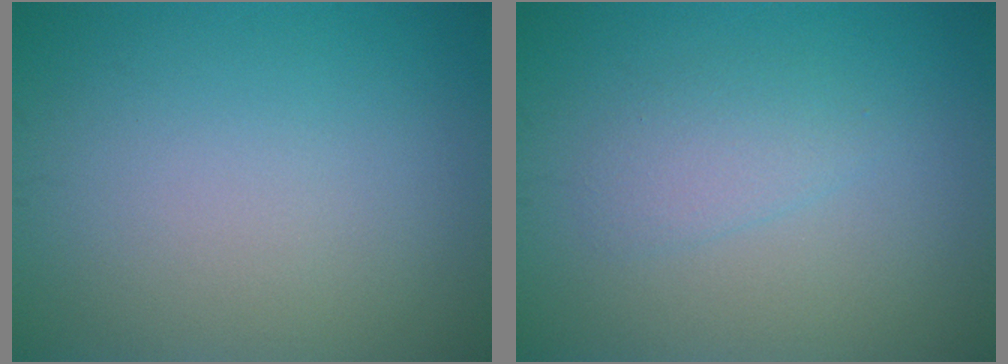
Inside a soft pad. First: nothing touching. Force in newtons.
{"total": 1.8, "press": 1.8, "slide": 0.1}